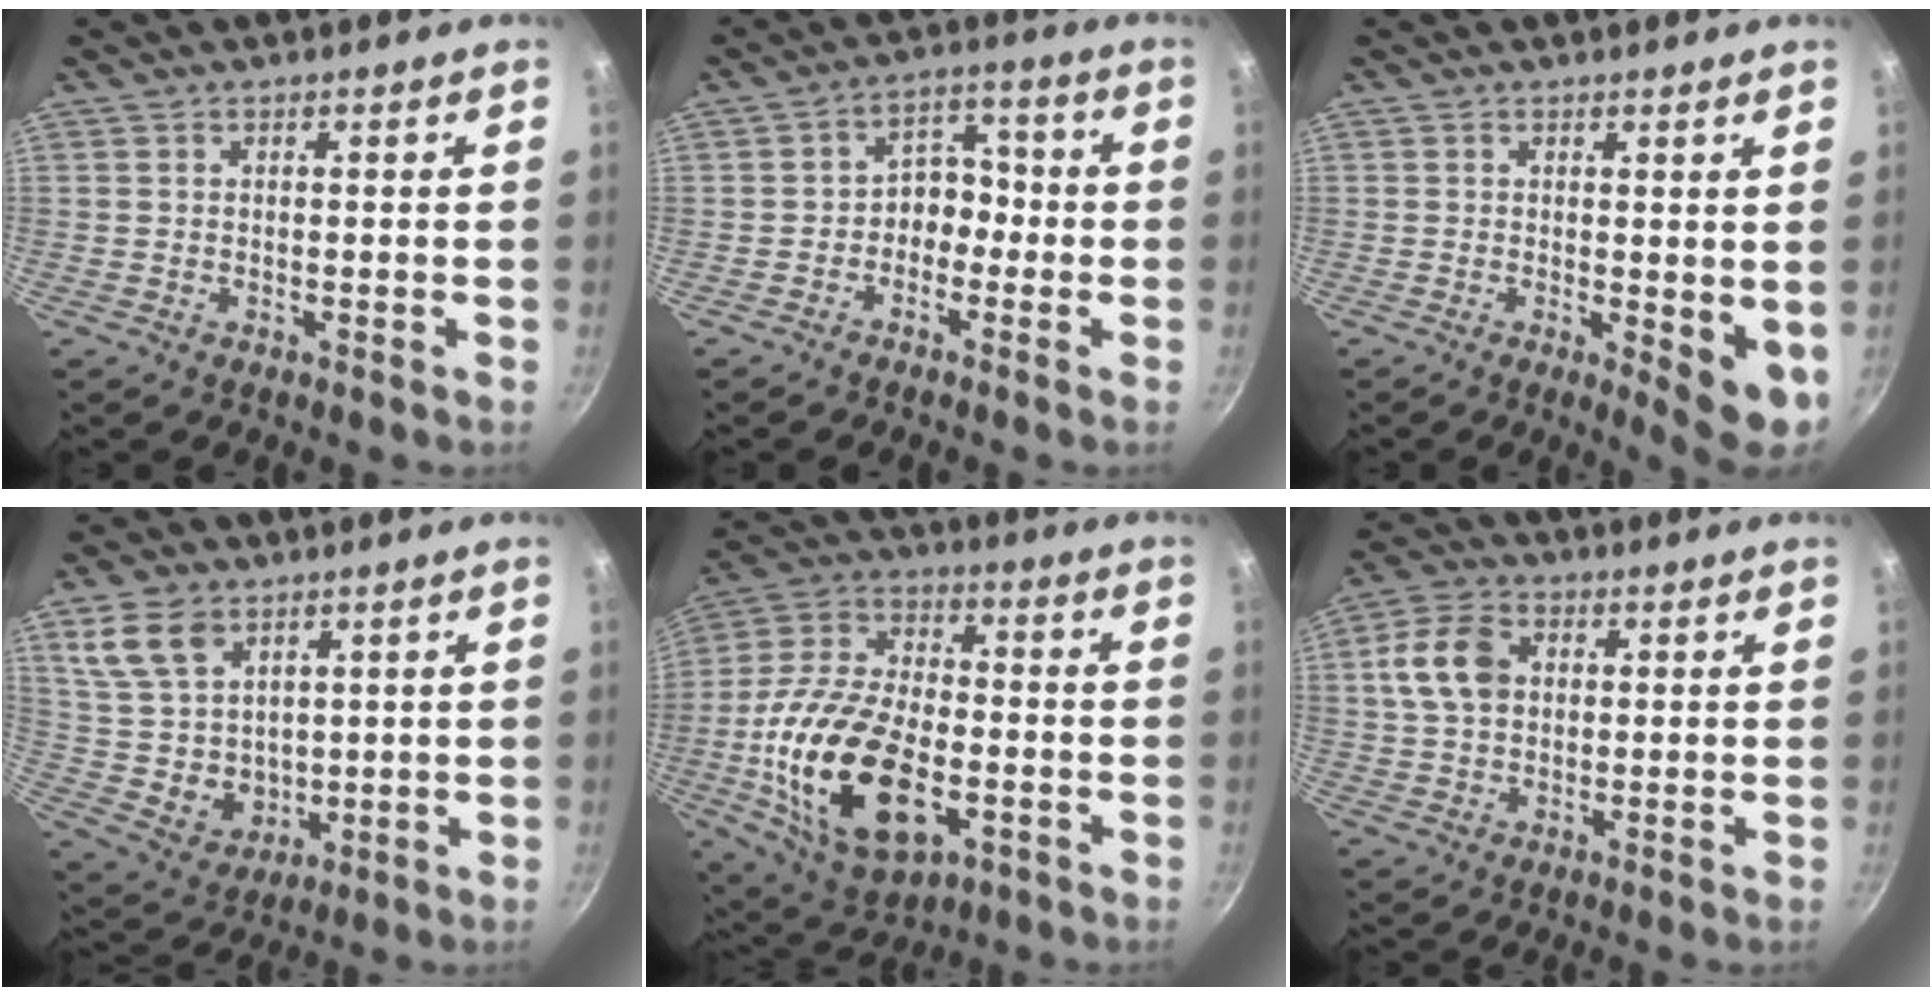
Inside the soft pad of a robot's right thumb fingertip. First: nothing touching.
{"total": 5.8, "force": [-1.8, 4.5, 3.2], "torque": [0.000, 0.037, -0.041]}
{"total": 6.2, "force": [0.1, 2.4, 5.7], "torque": [-0.067, -0.010, 0.006]}
{"total": 12.5, "force": [5.2, 9.4, 6.5], "torque": [-0.093, -0.021, 0.119]}
{"total": 24.5, "force": [-6.0, 13.9, 19.3], "torque": [-0.360, 0.022, -0.103]}
{"total": 9.6, "force": [1.6, 7.1, 6.2], "torque": [-0.106, 0.012, 0.020]}